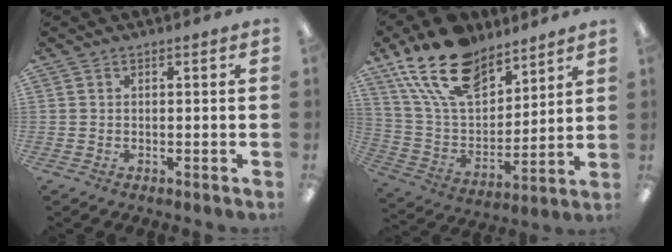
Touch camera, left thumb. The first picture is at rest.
{"total": 19.8, "force": [13.5, 10.6, 10.0], "torque": [-0.196, -0.064, 0.248]}